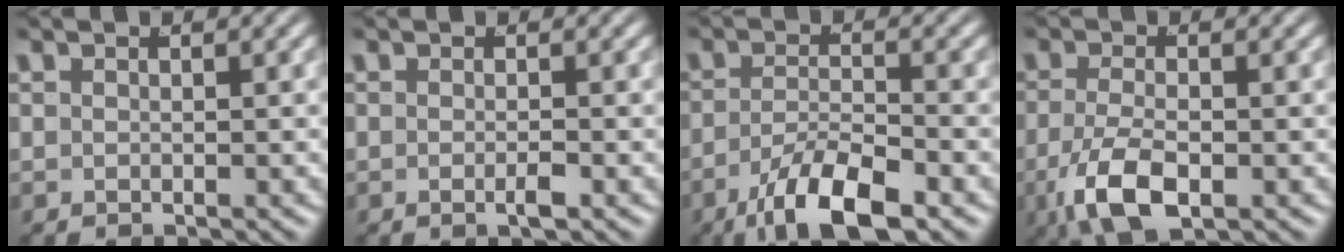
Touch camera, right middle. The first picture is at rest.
{"total": 1.1, "force": [-0.7, 0.0, 0.9], "torque": [-0.014, -0.002, -0.012]}
{"total": 6.6, "force": [-4.1, 1.6, 4.8], "torque": [-0.075, -0.018, -0.060]}
{"total": 5.4, "force": [-2.1, 2.4, 4.3], "torque": [-0.093, -0.030, -0.019]}